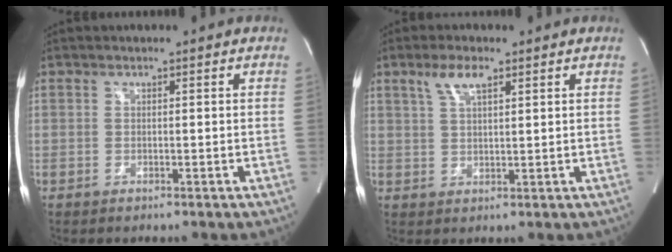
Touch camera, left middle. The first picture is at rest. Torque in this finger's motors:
{"motor_torque": [0.22, 0.00, 0.02, 0.02]}